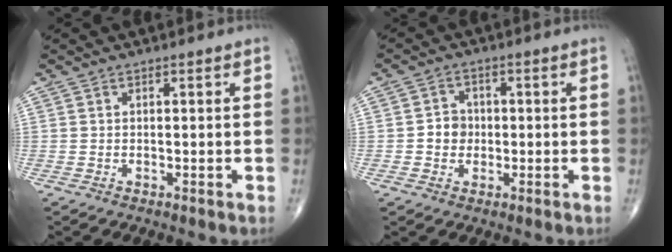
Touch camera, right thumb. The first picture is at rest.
{"total": 3.9, "force": [-0.3, 3.6, 1.7], "torque": [-0.007, 0.007, -0.012]}